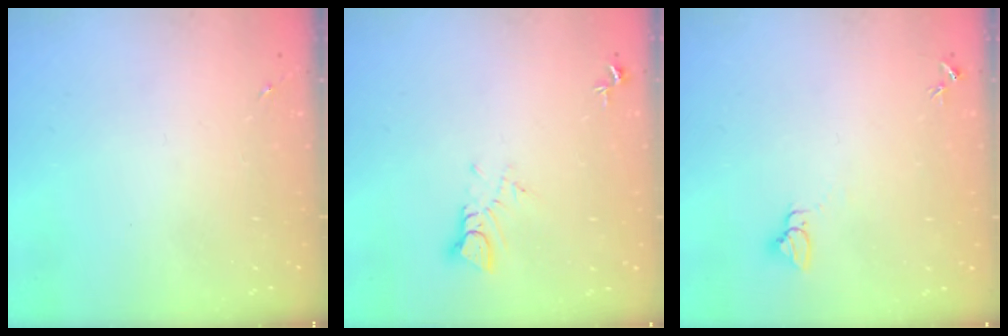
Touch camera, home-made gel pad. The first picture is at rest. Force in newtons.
{"total": 4.2, "press": 4.2, "slide": 0.5}
{"total": 2.7, "press": 2.7, "slide": 0.1}